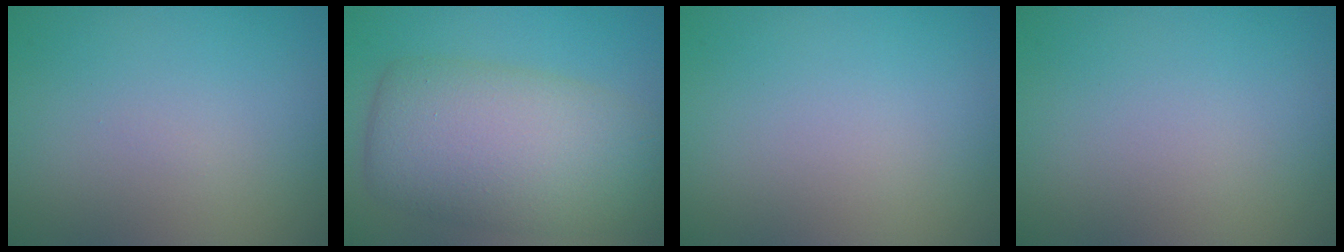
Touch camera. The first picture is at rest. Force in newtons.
{"total": 9.6, "press": 9.6, "slide": 0.6}
{"total": 0.0}
{"total": 0.0}